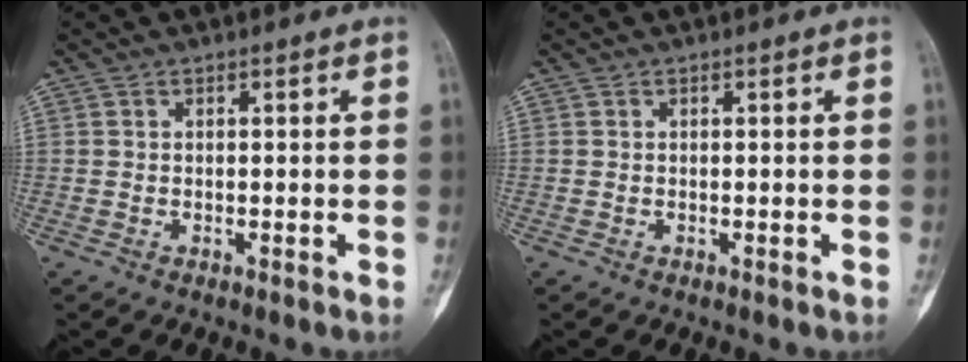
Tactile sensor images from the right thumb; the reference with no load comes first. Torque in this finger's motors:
{"motor_torque": [-0.19, 0.19, -0.09, 0.02, -0.02]}